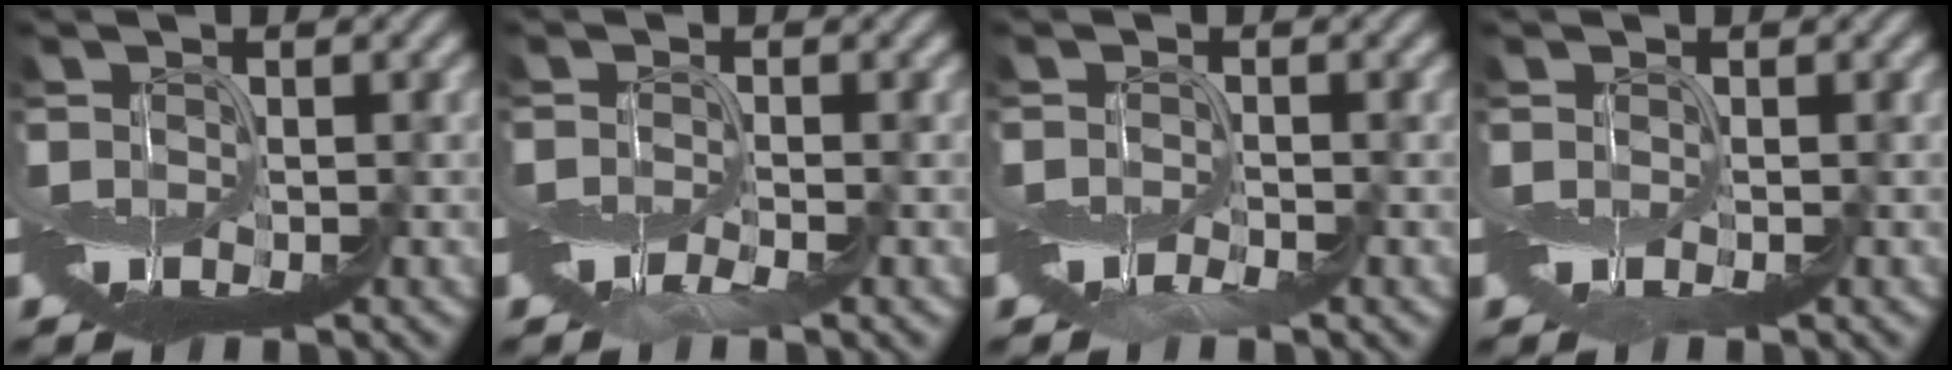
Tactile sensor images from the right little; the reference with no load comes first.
{"total": 1.1, "force": [-0.9, -0.5, -0.2], "torque": [-0.001, -0.002, -0.017]}
{"total": 1.0, "force": [-0.8, -0.4, -0.5], "torque": [0.005, -0.002, -0.016]}
{"total": 0.6, "force": [0.3, -0.3, -0.4], "torque": [0.005, 0.001, 0.005]}